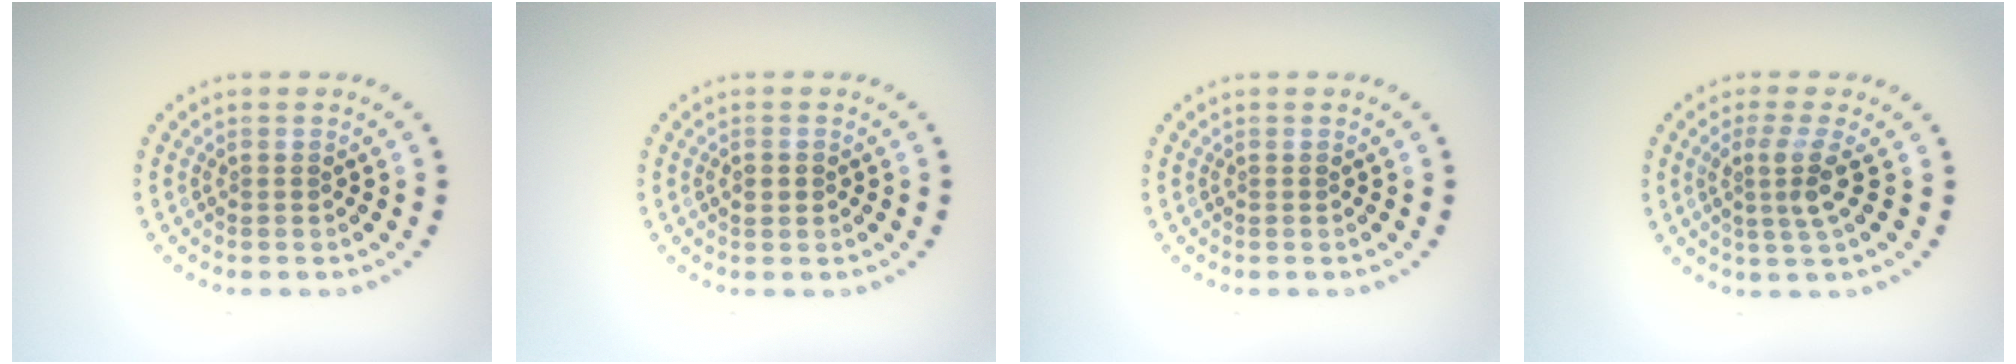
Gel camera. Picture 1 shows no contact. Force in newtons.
{"total": 1.4, "press": 1.4, "slide": 0.1}
{"total": 0.0}
{"total": 2.7, "press": 2.0, "slide": 1.8}